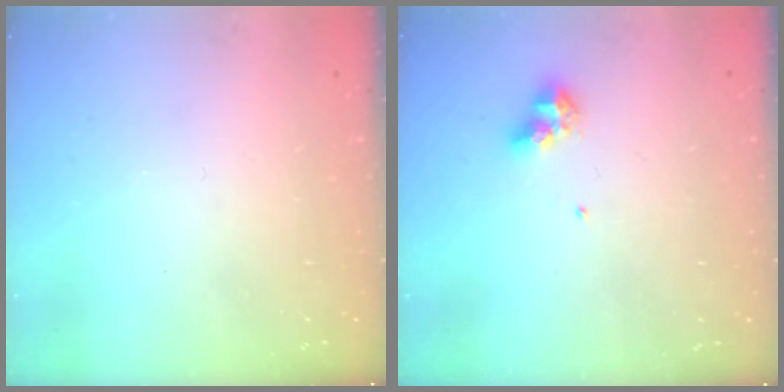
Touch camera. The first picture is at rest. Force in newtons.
{"total": 7.3, "press": 7.2, "slide": 0.8}